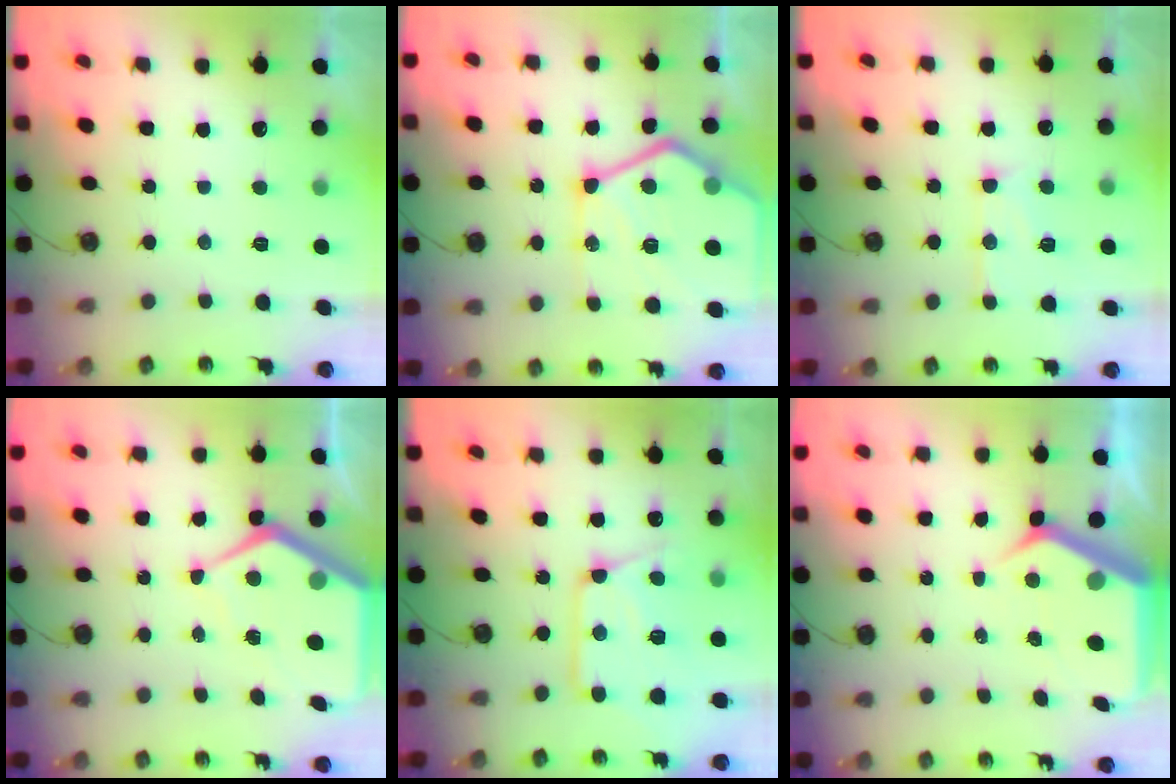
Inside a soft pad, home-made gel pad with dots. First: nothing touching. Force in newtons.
{"total": 23.6, "press": 23.5, "slide": 2.4}
{"total": 12.0, "press": 11.9, "slide": 1.1}
{"total": 10.8, "press": 10.8, "slide": 0.9}
{"total": 14.8, "press": 14.8, "slide": 1.0}
{"total": 7.6, "press": 7.6, "slide": 0.8}